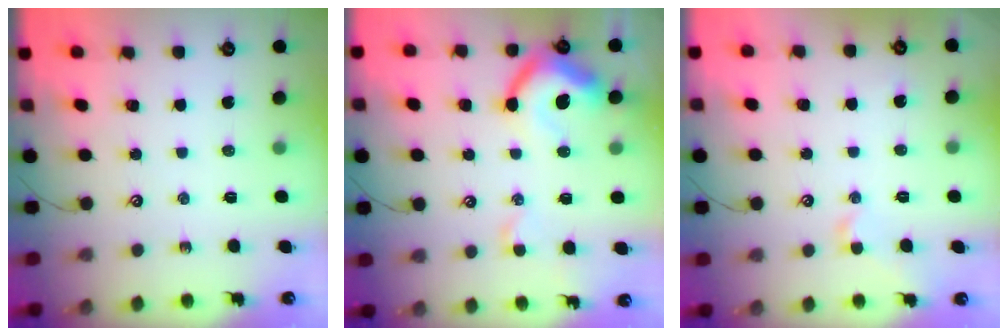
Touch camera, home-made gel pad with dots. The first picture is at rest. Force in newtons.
{"total": 11.1, "press": 11.0, "slide": 1.7}
{"total": 0.9, "press": 0.8, "slide": 0.5}